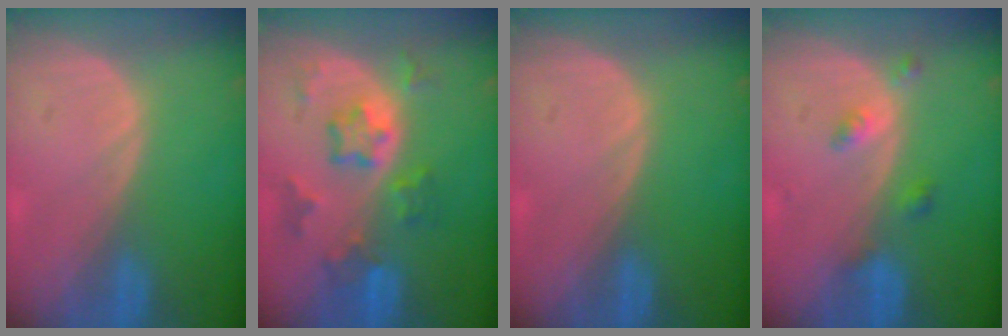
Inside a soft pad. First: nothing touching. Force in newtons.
{"total": 7.4, "press": 6.6, "slide": 3.4}
{"total": 0.0}
{"total": 2.9, "press": 2.9, "slide": 0.2}